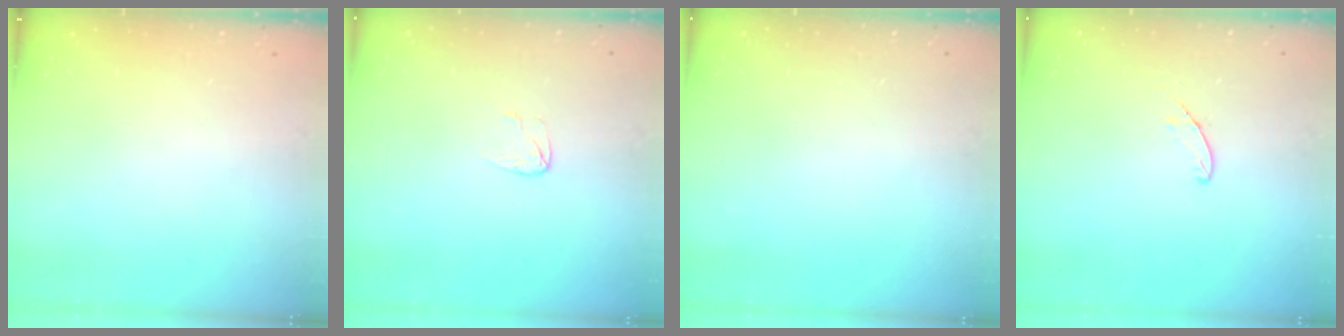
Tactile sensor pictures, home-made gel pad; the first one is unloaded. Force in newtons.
{"total": 3.4, "press": 3.4, "slide": 0.3}
{"total": 0.0}
{"total": 4.2, "press": 4.2, "slide": 0.4}